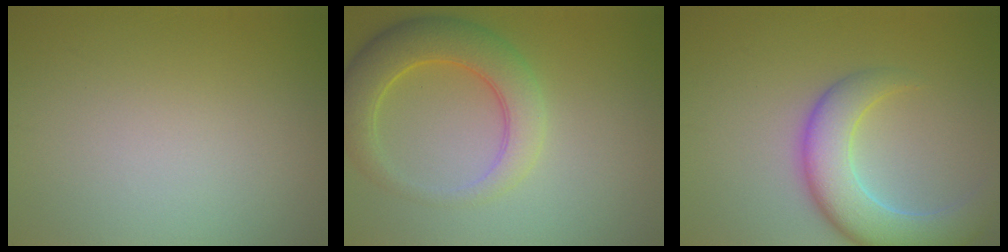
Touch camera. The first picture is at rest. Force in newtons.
{"total": 5.6, "press": 5.6, "slide": 0.2}
{"total": 7.0, "press": 7.0, "slide": 0.5}